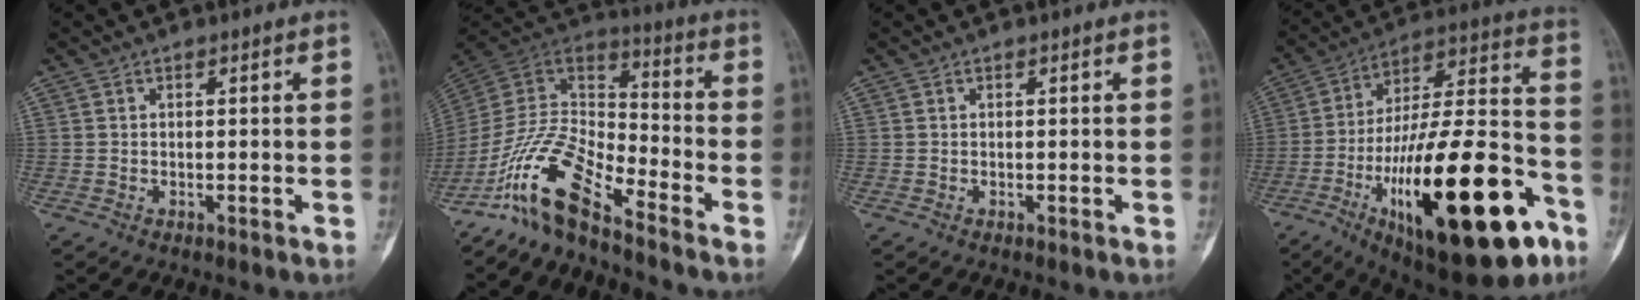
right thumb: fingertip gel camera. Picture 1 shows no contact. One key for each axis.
{"total": 13.8, "fx": -10.5, "fy": 3.8, "fz": 8.1, "tx": -0.150, "ty": 0.085, "tz": -0.212}
{"total": 0.0}
{"total": 34.9, "fx": -14.8, "fy": 12.0, "fz": 29.2, "tx": -0.447, "ty": 0.064, "tz": -0.222}